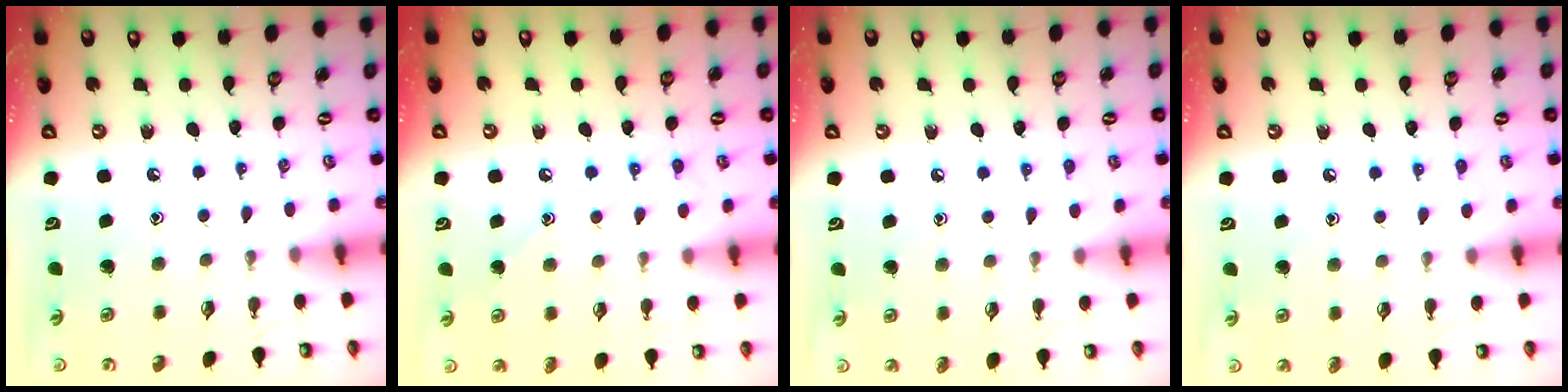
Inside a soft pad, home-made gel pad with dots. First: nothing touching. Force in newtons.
{"total": 8.3, "press": 8.3, "slide": 0.7}
{"total": 4.2, "press": 4.2, "slide": 0.5}
{"total": 4.2, "press": 4.2, "slide": 0.5}